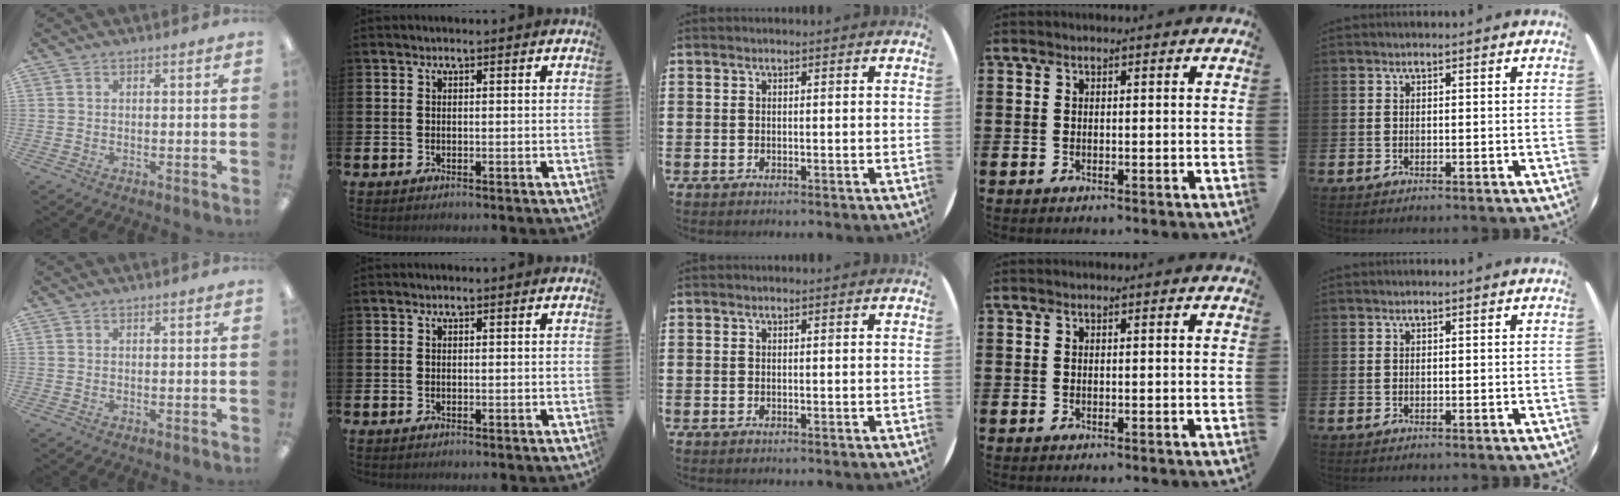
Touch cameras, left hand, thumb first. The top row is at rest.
{}